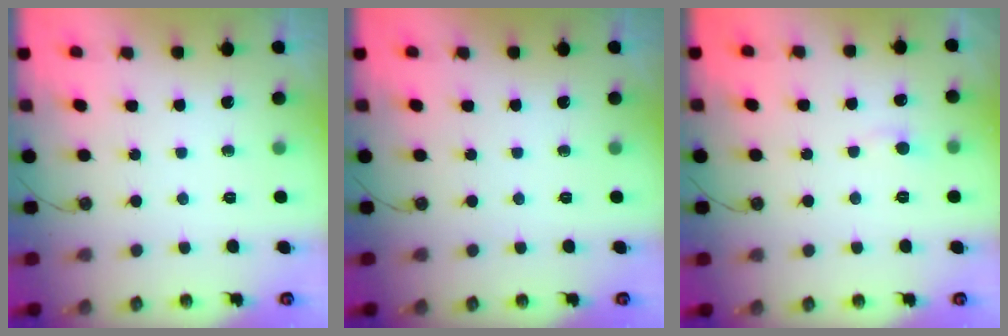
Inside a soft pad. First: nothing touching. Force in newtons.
{"total": 0.0}
{"total": 0.7, "press": 0.3, "slide": 0.6}